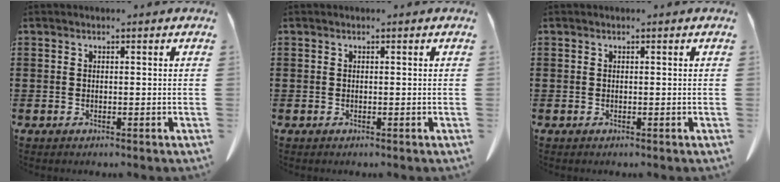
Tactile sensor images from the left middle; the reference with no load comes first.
{"total": 0.0}
{"total": 0.0}